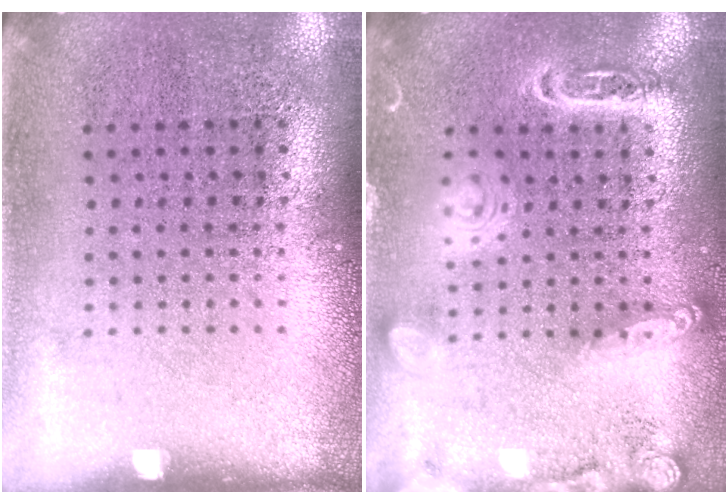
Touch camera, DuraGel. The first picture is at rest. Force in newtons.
{"total": 1.8, "press": 1.8, "slide": 0.1}